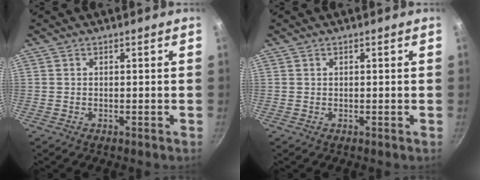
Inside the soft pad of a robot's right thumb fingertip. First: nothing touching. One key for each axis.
{"total": 0.0}